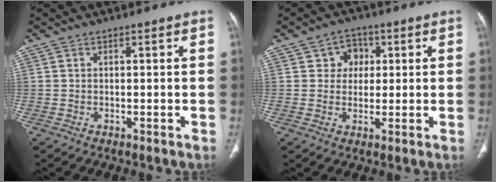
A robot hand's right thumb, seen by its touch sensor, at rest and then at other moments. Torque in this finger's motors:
{"motor_torque": [-0.24, -0.19, 0.29, 0.31, 0.04]}